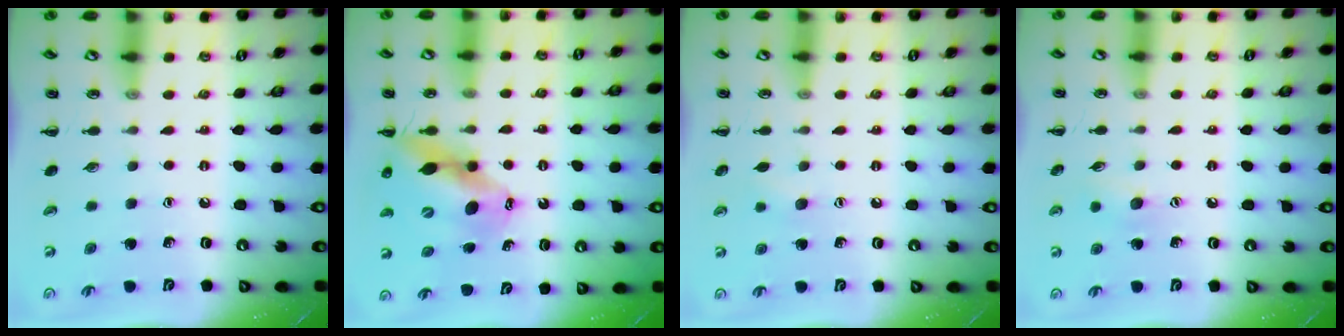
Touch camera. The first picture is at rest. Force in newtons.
{"total": 13.6, "press": 13.1, "slide": 3.5}
{"total": 5.2, "press": 5.0, "slide": 1.3}
{"total": 5.6, "press": 5.4, "slide": 1.3}